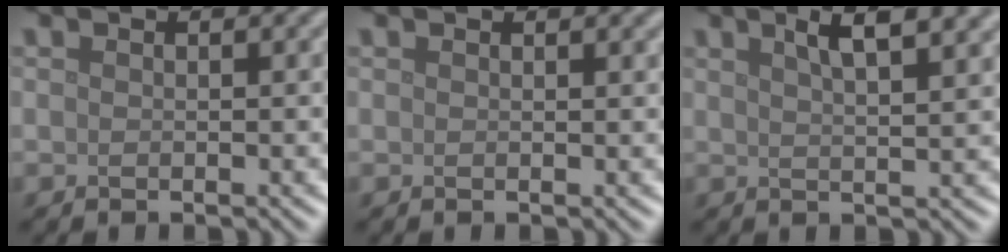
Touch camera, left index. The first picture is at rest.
{"total": 1.0, "force": [0.8, 0.3, 0.6], "torque": [-0.003, 0.004, 0.013]}
{"total": 5.8, "force": [3.4, 1.7, 4.4], "torque": [-0.040, 0.023, 0.040]}